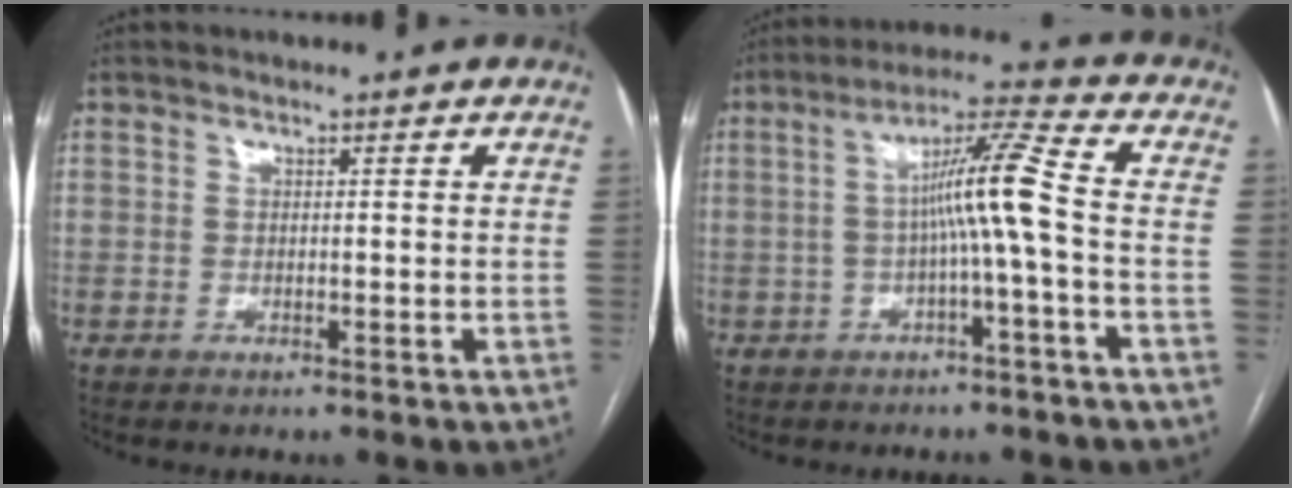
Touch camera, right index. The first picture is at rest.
{"total": 8.8, "force": [-0.9, -1.0, 8.7], "torque": [-0.150, 0.023, -0.018]}